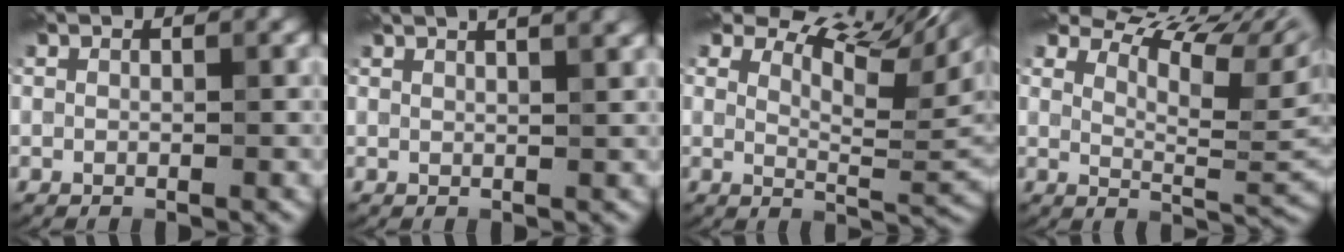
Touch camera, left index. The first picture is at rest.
{"total": 7.3, "force": [4.6, 3.2, 4.8], "torque": [-0.024, 0.055, 0.025]}
{"total": 11.2, "force": [7.4, 3.5, 7.6], "torque": [-0.128, 0.017, 0.112]}
{"total": 12.8, "force": [8.3, 4.8, 8.5], "torque": [-0.149, 0.030, 0.119]}